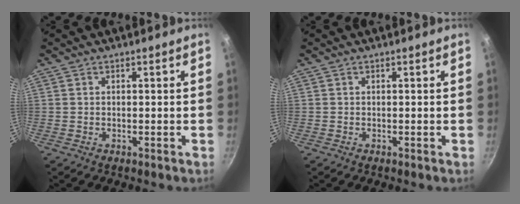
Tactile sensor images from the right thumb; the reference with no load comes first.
{"total": 0.0}